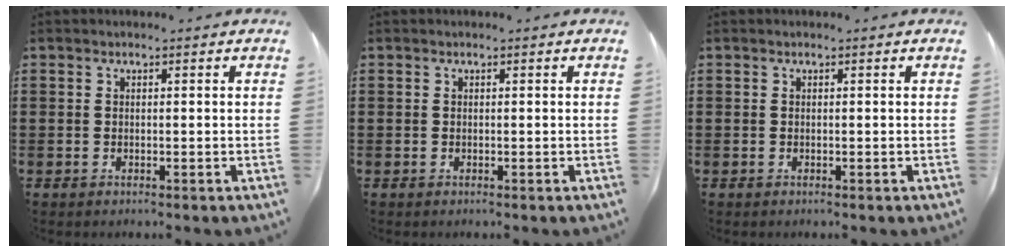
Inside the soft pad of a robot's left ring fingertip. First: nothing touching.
{"total": 0.0}
{"total": 0.0}